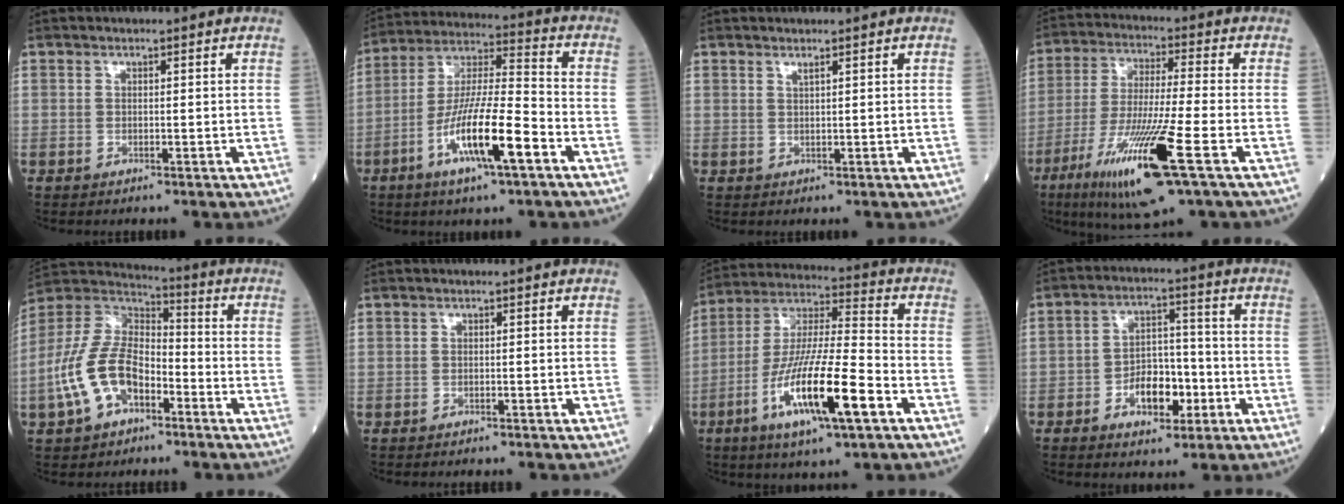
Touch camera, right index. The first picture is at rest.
{"total": 14.2, "force": [-6.1, 1.5, 12.7], "torque": [-0.239, -0.008, -0.111]}
{"total": 0.8, "force": [0.7, -0.1, 0.4], "torque": [-0.010, -0.006, 0.014]}
{"total": 16.1, "force": [-7.3, 0.4, 14.4], "torque": [-0.294, -0.039, -0.131]}
{"total": 13.3, "force": [-5.3, 7.3, 9.8], "torque": [-0.227, 0.020, -0.100]}
{"total": 2.0, "force": [-1.9, 0.3, 0.6], "torque": [-0.012, -0.002, -0.023]}
{"total": 17.0, "force": [-7.0, 1.9, 15.4], "torque": [-0.297, -0.015, -0.124]}
{"total": 7.8, "force": [-3.0, 4.2, 5.8], "torque": [-0.095, 0.016, -0.048]}